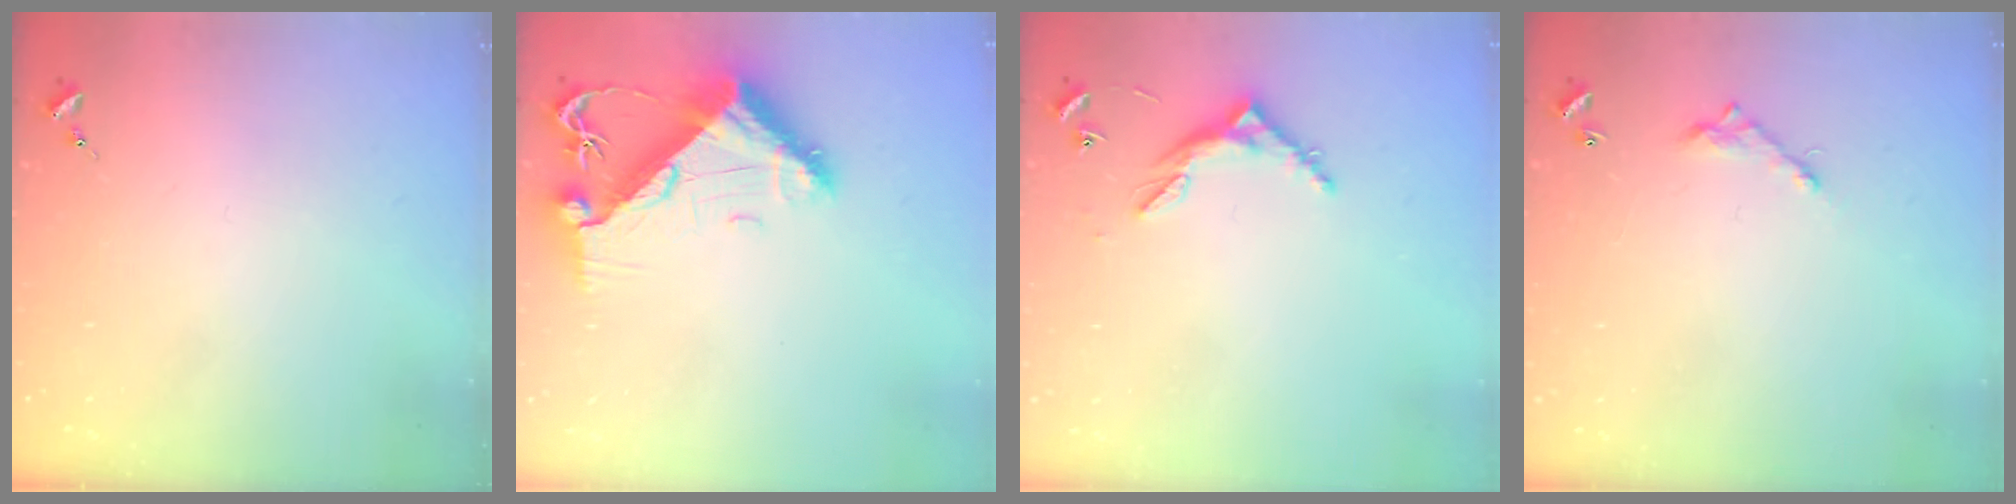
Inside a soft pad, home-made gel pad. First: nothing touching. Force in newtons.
{"total": 10.5, "press": 10.4, "slide": 1.3}
{"total": 6.1, "press": 6.1, "slide": 0.4}
{"total": 6.2, "press": 6.2, "slide": 0.4}